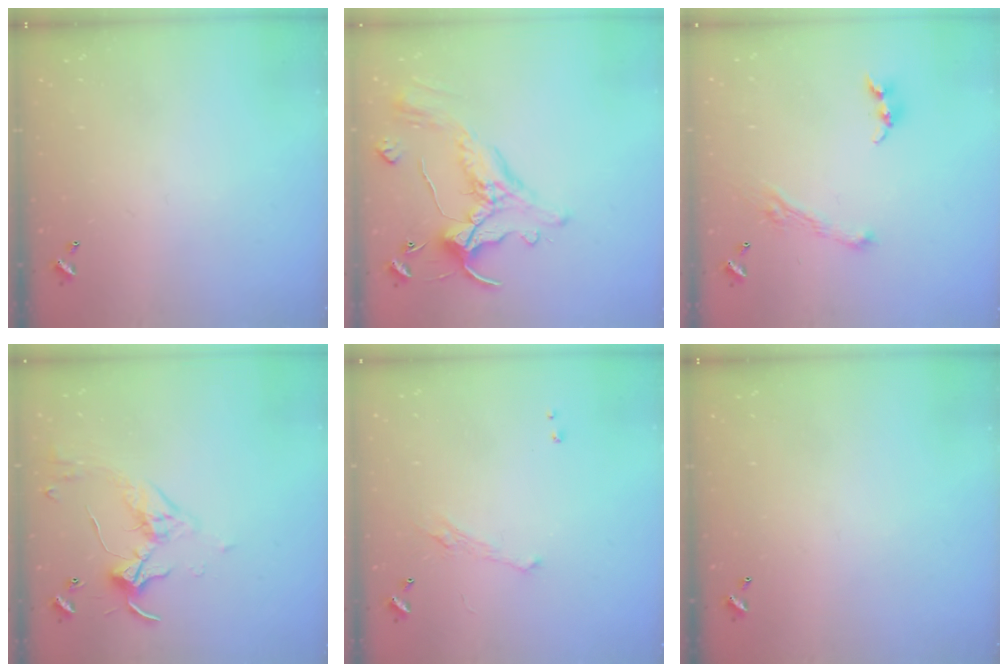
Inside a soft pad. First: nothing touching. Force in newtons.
{"total": 2.5, "press": 2.2, "slide": 1.2}
{"total": 3.6, "press": 3.5, "slide": 0.4}
{"total": 3.4, "press": 3.4, "slide": 0.7}
{"total": 2.0, "press": 1.9, "slide": 0.7}
{"total": 0.0}